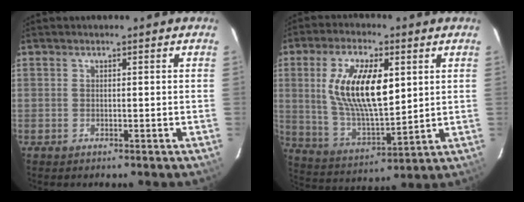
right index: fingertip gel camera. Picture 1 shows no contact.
{"total": 16.1, "force": [3.9, 6.7, 14.2], "torque": [-0.273, -0.001, 0.082]}